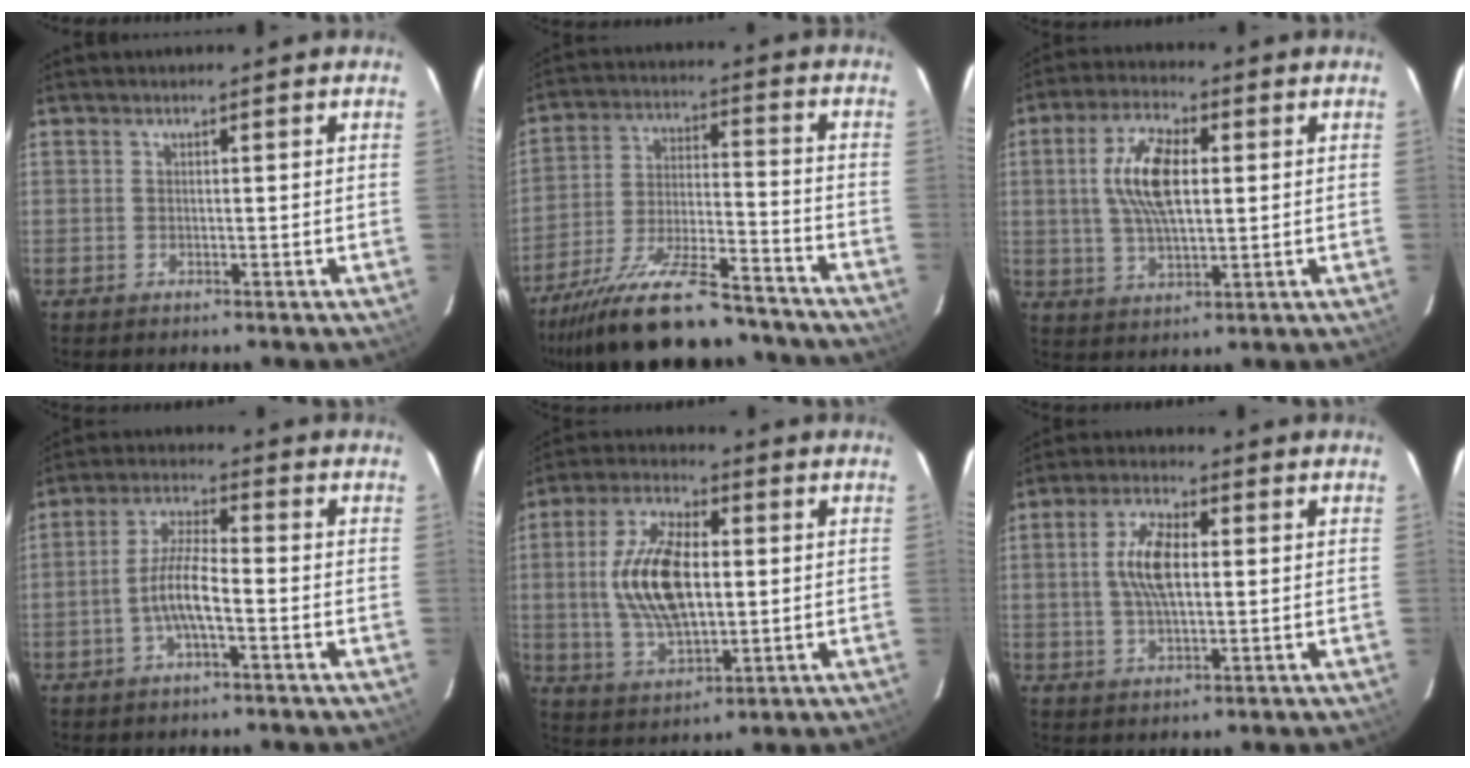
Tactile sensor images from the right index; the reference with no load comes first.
{"total": 21.8, "force": [-18.7, 4.8, 10.2], "torque": [-0.192, -0.029, -0.284]}
{"total": 10.7, "force": [1.7, 4.5, 9.5], "torque": [-0.186, 0.012, 0.033]}
{"total": 6.9, "force": [-2.4, 1.3, 6.3], "torque": [-0.130, 0.008, -0.046]}
{"total": 14.5, "force": [0.8, 7.1, 12.6], "torque": [-0.248, 0.006, 0.021]}
{"total": 7.8, "force": [0.8, 3.2, 7.1], "torque": [-0.138, 0.010, 0.014]}